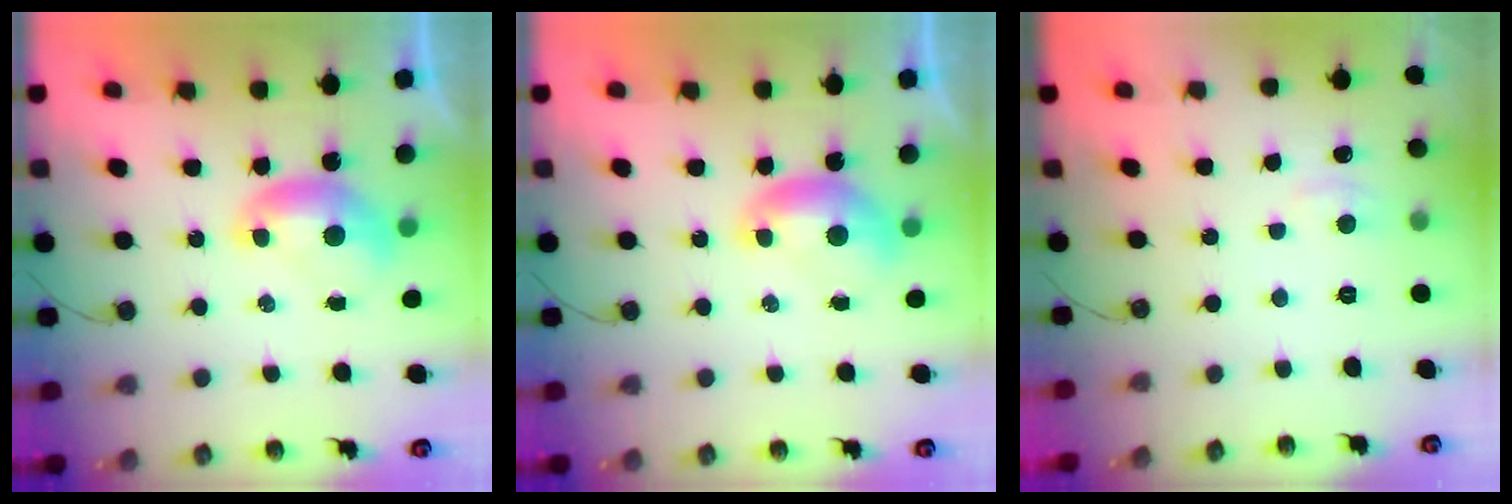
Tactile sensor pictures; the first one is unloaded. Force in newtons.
{"total": 0.0}
{"total": 2.5, "press": 2.5, "slide": 0.6}